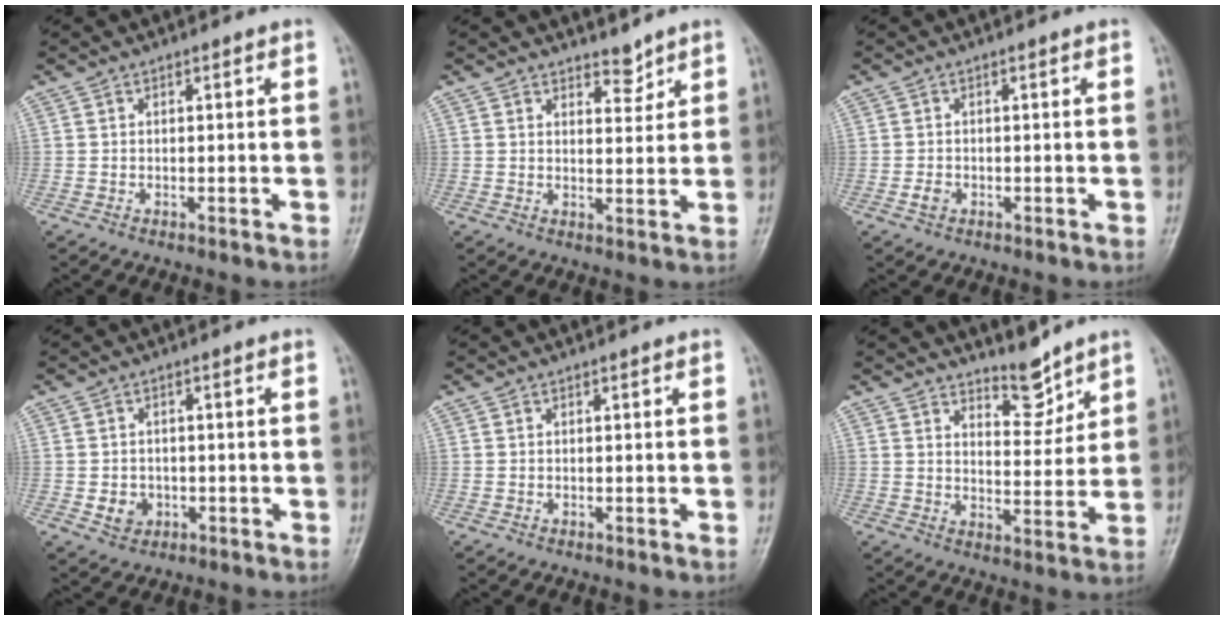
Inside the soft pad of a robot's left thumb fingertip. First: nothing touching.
{"total": 3.1, "force": [2.7, 1.3, 0.9], "torque": [0.002, -0.022, 0.042]}
{"total": 1.5, "force": [-0.5, 1.1, 0.8], "torque": [-0.012, 0.001, -0.011]}
{"total": 3.6, "force": [-0.8, 3.2, 1.6], "torque": [-0.013, 0.003, -0.006]}
{"total": 0.0}
{"total": 6.1, "force": [5.2, 2.2, 2.4], "torque": [-0.017, -0.051, 0.091]}